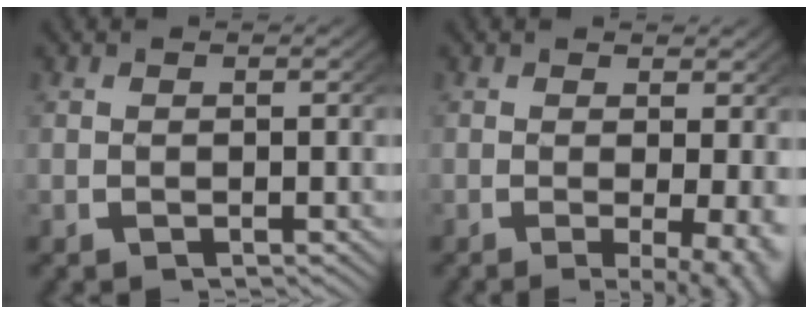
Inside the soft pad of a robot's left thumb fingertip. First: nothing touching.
{"total": 5.6, "force": [-1.9, 2.2, 4.7], "torque": [-0.065, -0.024, -0.020]}